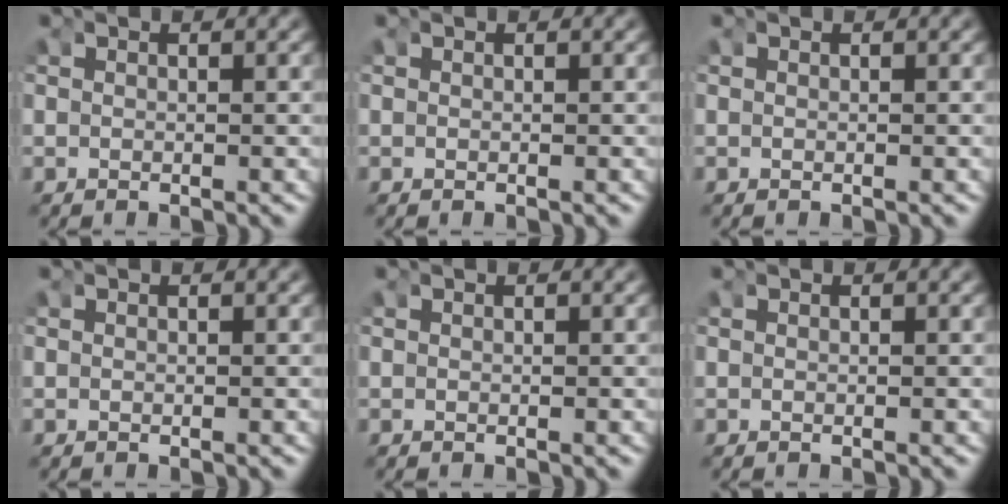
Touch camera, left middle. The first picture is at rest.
{"total": 0.0}
{"total": 0.0}
{"total": 0.0}
{"total": 0.0}
{"total": 0.0}